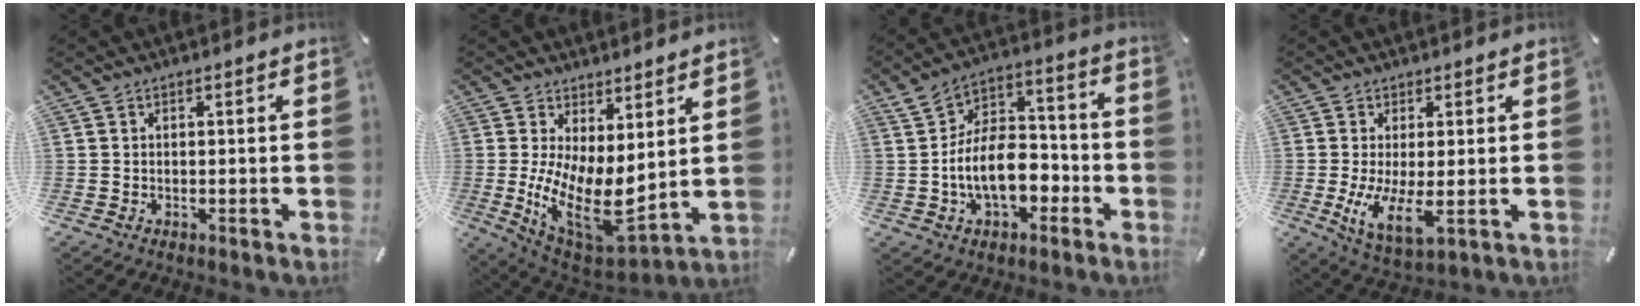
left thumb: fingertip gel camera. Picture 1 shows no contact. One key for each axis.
{"total": 14.1, "fx": 1.2, "fy": 6.9, "fz": 12.3, "tx": -0.214, "ty": -0.041, "tz": 0.041}
{"total": 14.2, "fx": -3.0, "fy": 9.1, "fz": 10.5, "tx": -0.175, "ty": 0.019, "tz": -0.054}
{"total": 9.1, "fx": -0.6, "fy": 3.3, "fz": 8.4, "tx": -0.163, "ty": -0.032, "tz": -0.007}